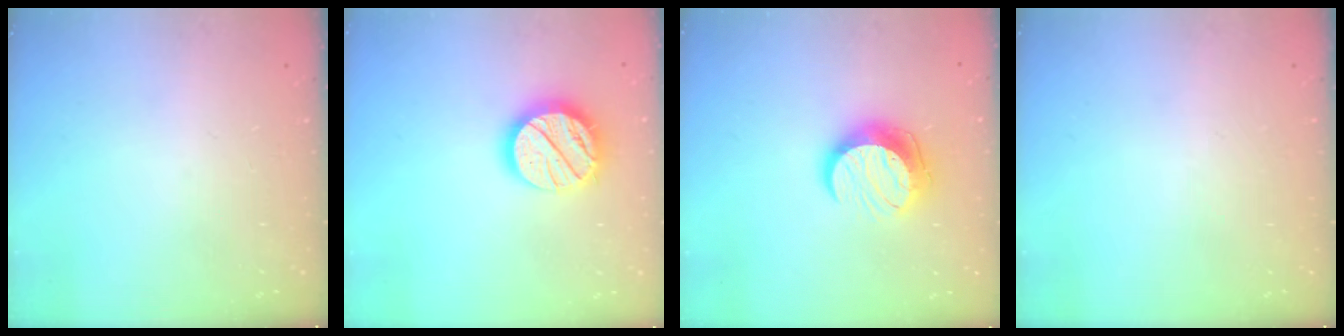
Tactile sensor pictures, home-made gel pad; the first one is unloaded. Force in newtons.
{"total": 16.9, "press": 16.9, "slide": 1.3}
{"total": 13.2, "press": 13.2, "slide": 0.8}
{"total": 0.0}